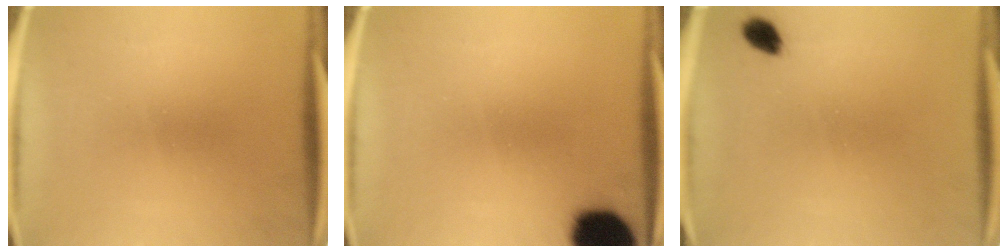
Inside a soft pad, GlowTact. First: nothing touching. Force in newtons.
{"total": 15.9}
{"total": 2.6}